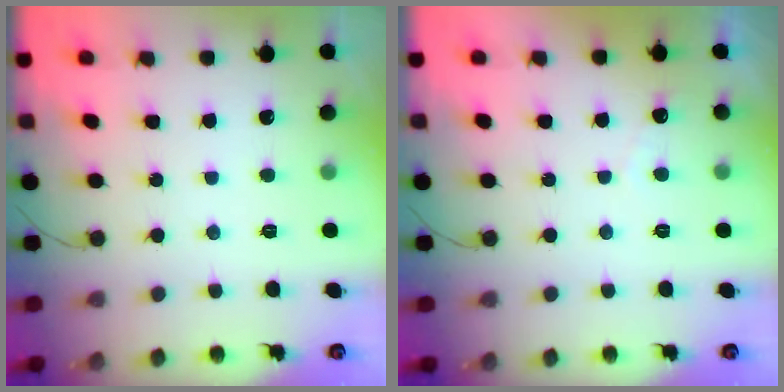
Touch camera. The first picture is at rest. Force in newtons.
{"total": 2.5, "press": 2.5, "slide": 0.1}